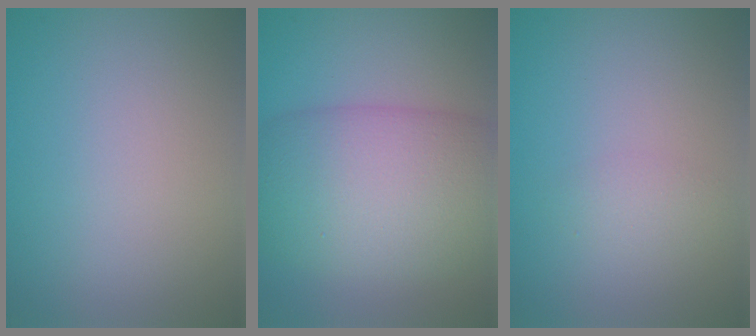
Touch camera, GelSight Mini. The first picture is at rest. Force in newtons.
{"total": 11.2, "press": 11.2, "slide": 0.4}
{"total": 1.3, "press": 1.3, "slide": 0.0}